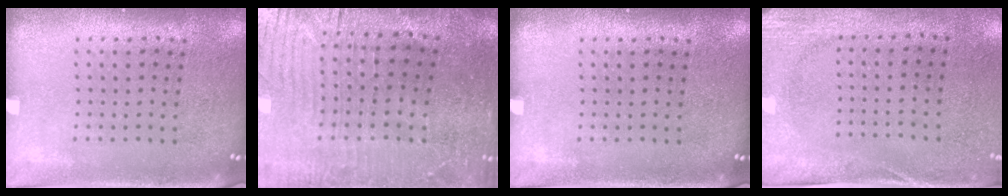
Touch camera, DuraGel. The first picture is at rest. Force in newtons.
{"total": 1.8, "press": 1.8, "slide": 0.5}
{"total": 0.0}
{"total": 2.7, "press": 2.1, "slide": 1.7}